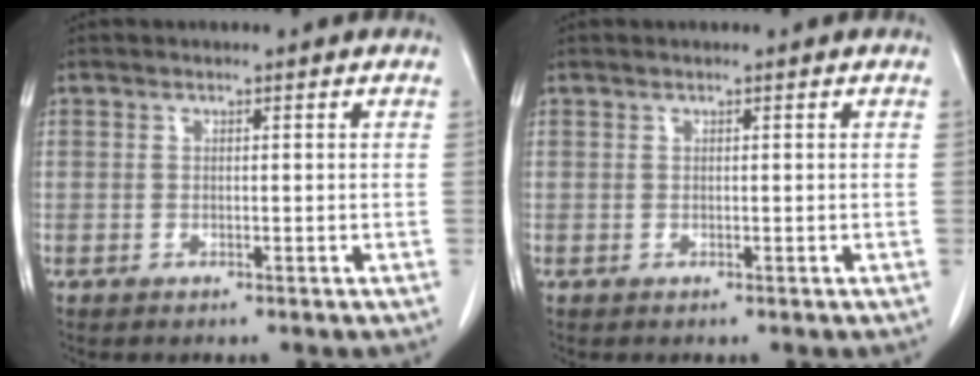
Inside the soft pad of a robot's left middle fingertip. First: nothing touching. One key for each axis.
{"total": 0.0}